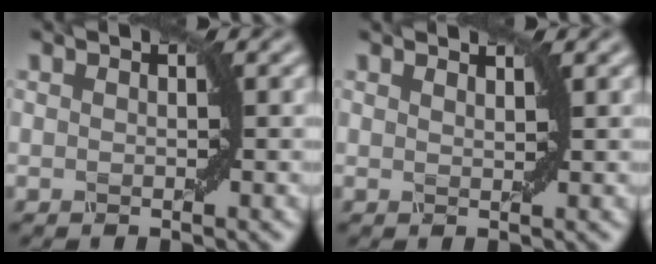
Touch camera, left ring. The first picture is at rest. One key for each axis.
{"total": 1.2, "fx": 1.2, "fy": 0.2, "fz": 0.2, "tx": 0.005, "ty": -0.003, "tz": 0.013}